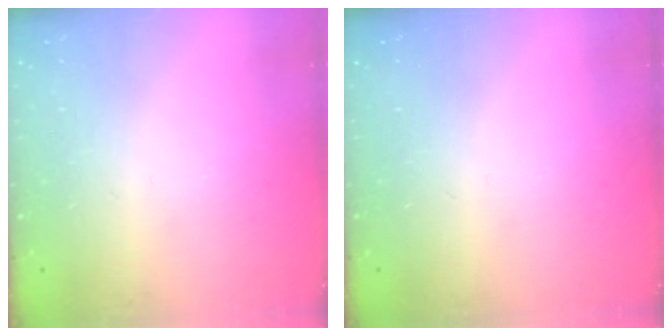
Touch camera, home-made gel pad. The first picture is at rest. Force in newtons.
{"total": 0.0}